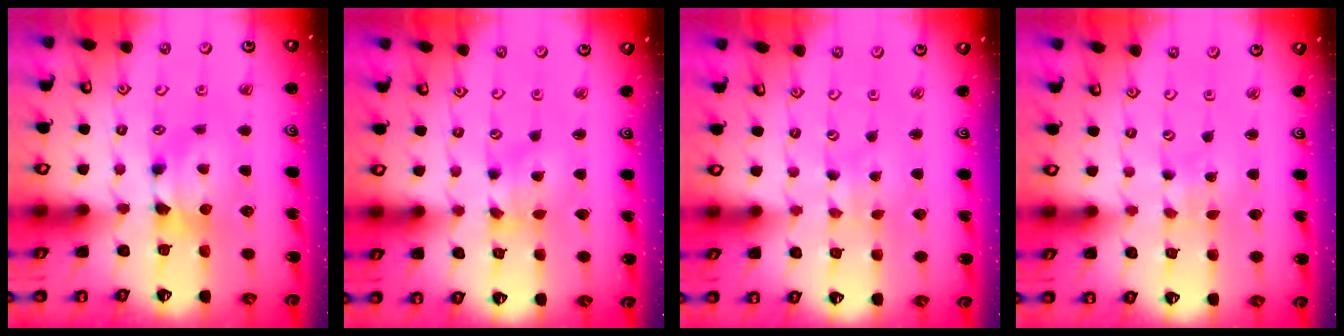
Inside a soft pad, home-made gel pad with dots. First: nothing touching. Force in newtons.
{"total": 1.6, "press": 1.2, "slide": 1.1}
{"total": 5.5, "press": 5.5, "slide": 0.3}
{"total": 5.9, "press": 5.9, "slide": 0.3}